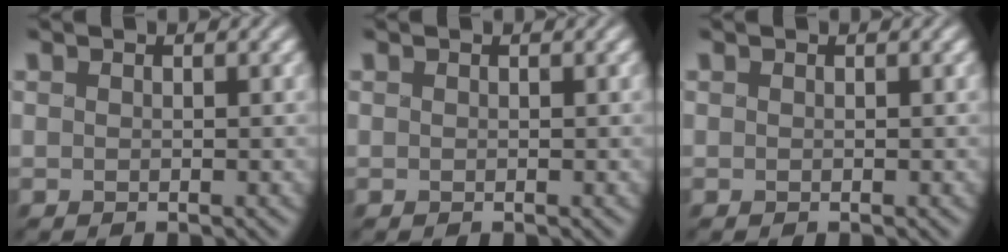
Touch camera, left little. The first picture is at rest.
{"total": 0.0}
{"total": 0.0}